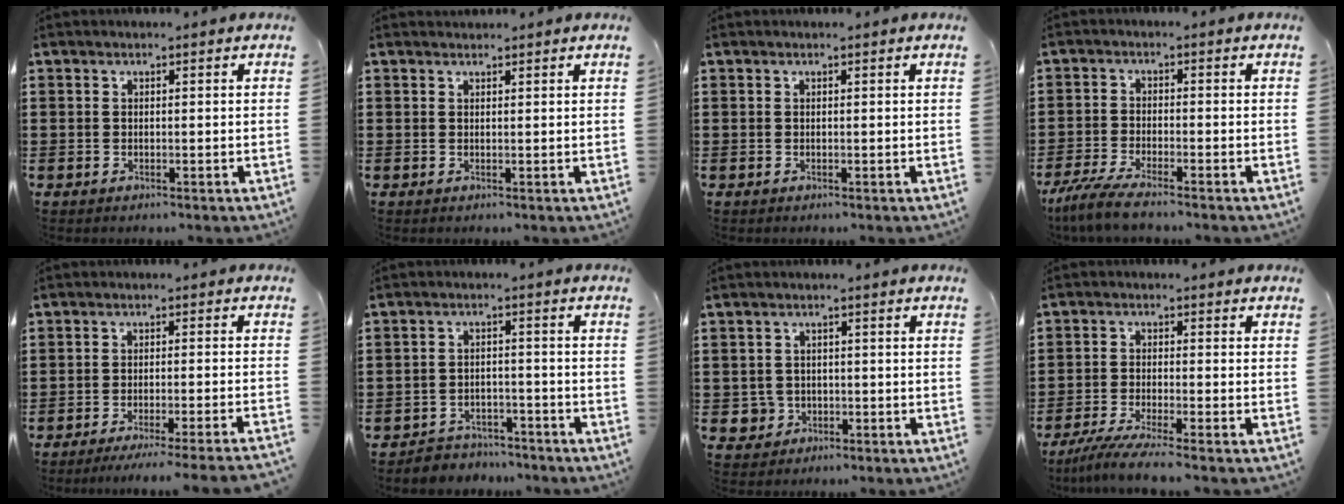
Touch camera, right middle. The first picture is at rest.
{"total": 0.8, "force": [0.7, 0.2, -0.1], "torque": [0.008, -0.004, 0.012]}
{"total": 0.0}
{"total": 4.3, "force": [-3.6, -0.1, 2.2], "torque": [-0.067, -0.019, -0.076]}
{"total": 3.3, "force": [-2.8, -0.7, 1.6], "torque": [-0.026, -0.008, -0.057]}
{"total": 3.5, "force": [-3.4, 0.7, -0.3], "torque": [-0.003, 0.002, -0.074]}
{"total": 2.5, "force": [-0.7, 2.4, 0.4], "torque": [-0.018, 0.003, -0.016]}
{"total": 4.0, "force": [-3.5, -0.5, 2.0], "torque": [-0.049, -0.017, -0.069]}